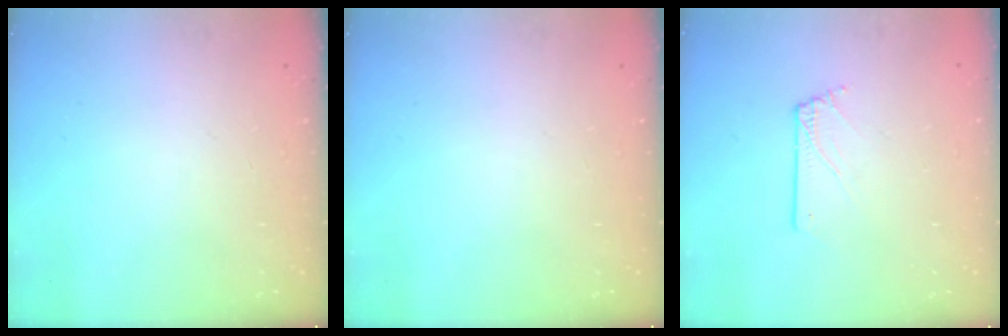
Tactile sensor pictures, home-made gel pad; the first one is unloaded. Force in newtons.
{"total": 0.0}
{"total": 1.3, "press": 1.3, "slide": 0.1}